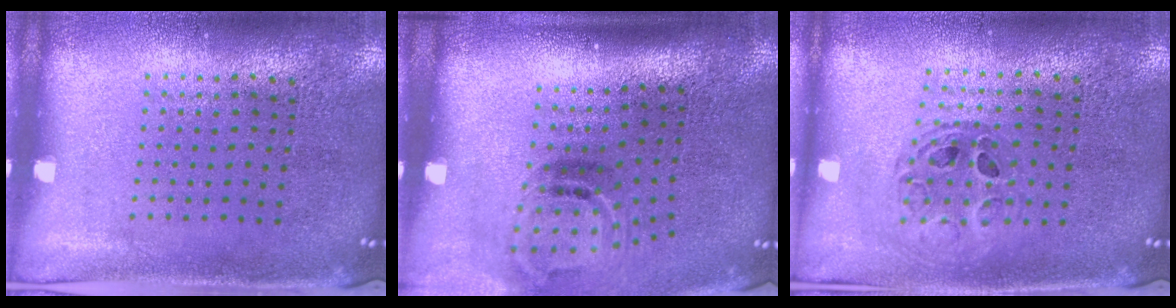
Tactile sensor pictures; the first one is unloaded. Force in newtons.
{"total": 2.0, "press": 1.2, "slide": 1.6}
{"total": 0.9, "press": 0.9, "slide": 0.2}